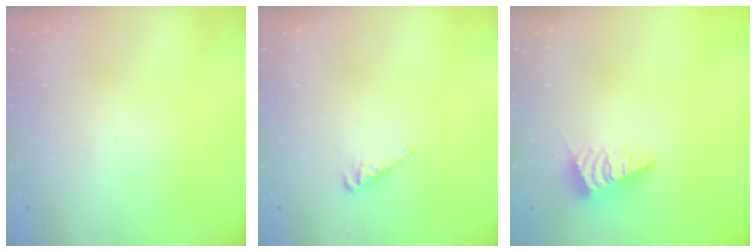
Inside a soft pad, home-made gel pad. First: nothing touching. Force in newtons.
{"total": 4.9, "press": 4.8, "slide": 0.7}
{"total": 2.6, "press": 2.6, "slide": 0.1}